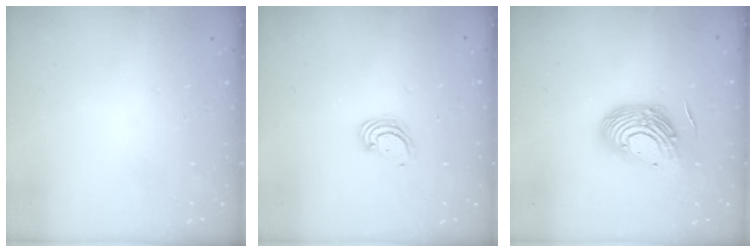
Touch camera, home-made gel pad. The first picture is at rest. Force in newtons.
{"total": 3.5, "press": 3.5, "slide": 0.2}
{"total": 13.8, "press": 13.7, "slide": 1.8}